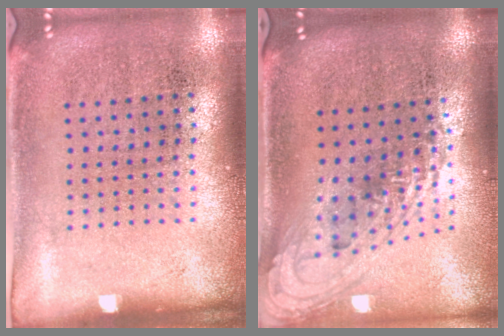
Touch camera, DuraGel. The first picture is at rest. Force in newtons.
{"total": 1.8, "press": 1.4, "slide": 1.2}